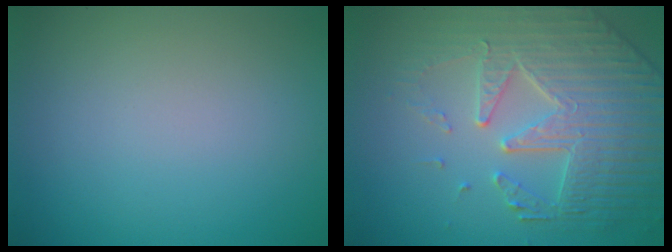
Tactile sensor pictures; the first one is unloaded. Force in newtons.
{"total": 6.3, "press": 5.3, "slide": 3.5}